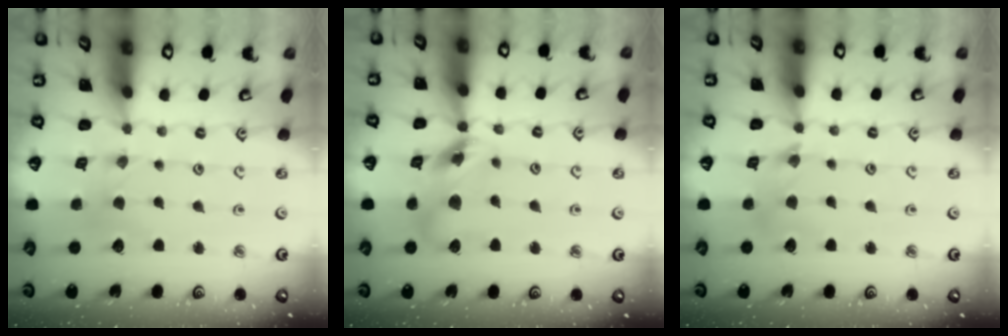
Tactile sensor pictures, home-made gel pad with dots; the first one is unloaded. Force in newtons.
{"total": 12.9, "press": 12.8, "slide": 1.8}
{"total": 5.7, "press": 5.7, "slide": 0.6}